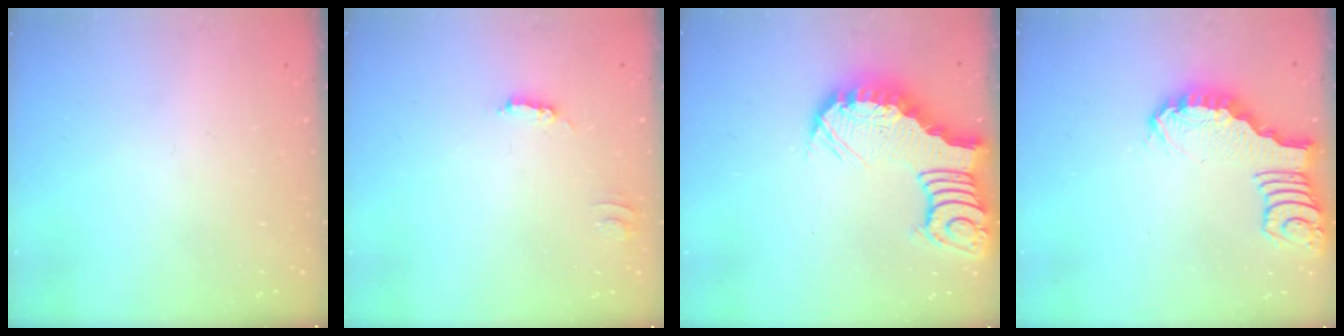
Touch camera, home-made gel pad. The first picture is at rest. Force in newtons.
{"total": 3.4, "press": 3.4, "slide": 0.2}
{"total": 4.7, "press": 4.7, "slide": 0.6}
{"total": 2.0, "press": 2.0, "slide": 0.1}